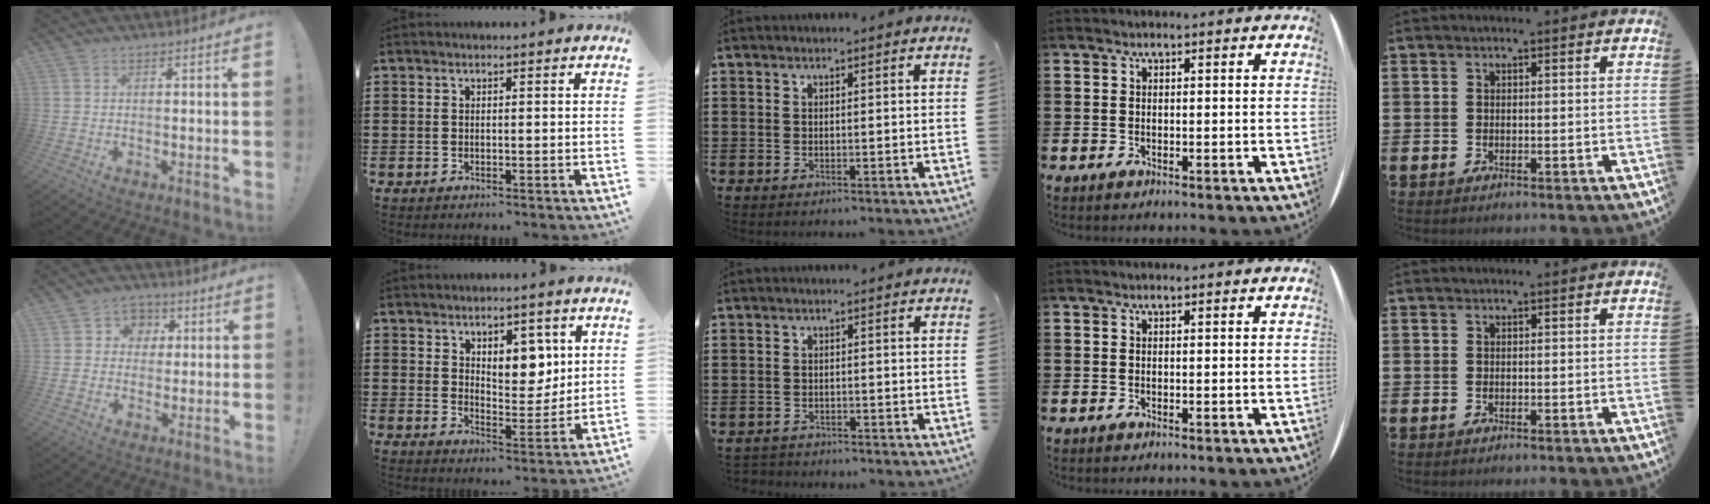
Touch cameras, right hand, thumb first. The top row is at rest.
{"thumb": {"total": 6.8, "force": [0.8, 6.6, 1.6], "torque": [-0.010, 0.001, 0.018]}, "index": {"total": 6.4, "force": [3.3, 3.8, 4.0], "torque": [-0.059, -0.009, 0.053]}, "middle": {"total": 1.5, "force": [-1.5, 0.4, -0.2], "torque": [-0.001, 0.002, -0.033]}}